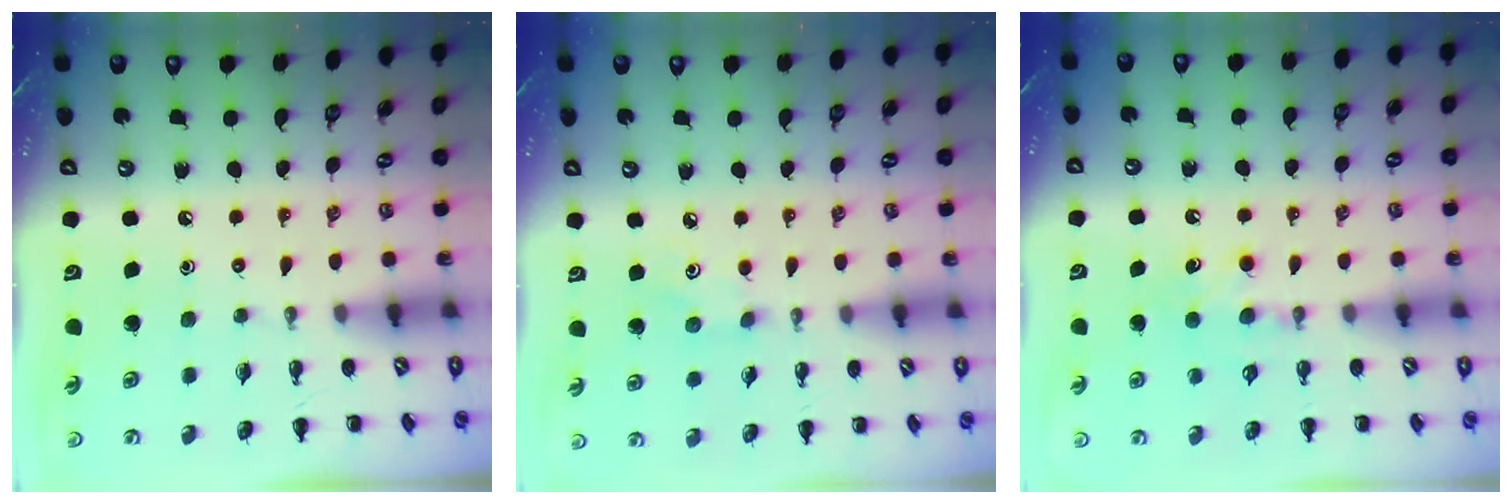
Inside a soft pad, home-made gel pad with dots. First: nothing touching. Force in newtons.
{"total": 2.4, "press": 2.3, "slide": 0.7}
{"total": 7.5, "press": 7.3, "slide": 1.7}